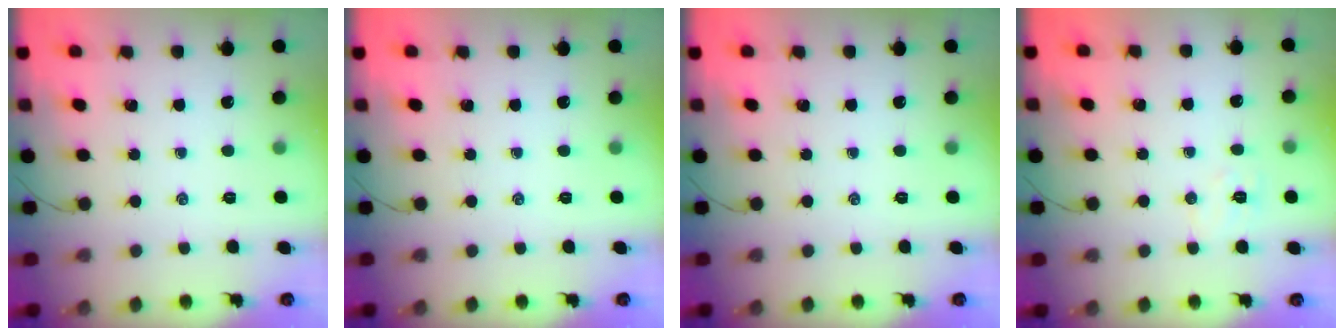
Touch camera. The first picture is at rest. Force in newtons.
{"total": 0.0}
{"total": 0.0}
{"total": 5.1, "press": 5.0, "slide": 1.0}